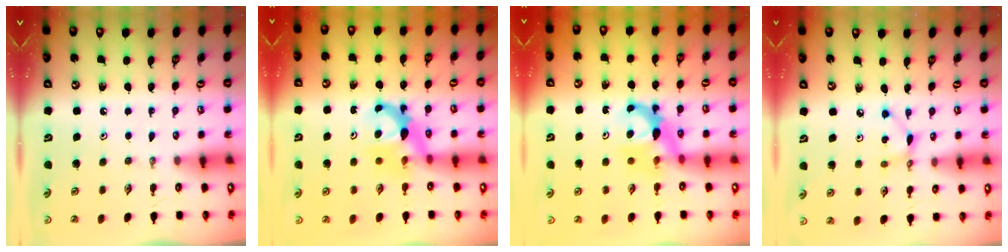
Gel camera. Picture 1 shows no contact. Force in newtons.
{"total": 6.9, "press": 6.9, "slide": 0.4}
{"total": 6.9, "press": 6.9, "slide": 0.4}
{"total": 4.7, "press": 4.7, "slide": 0.2}